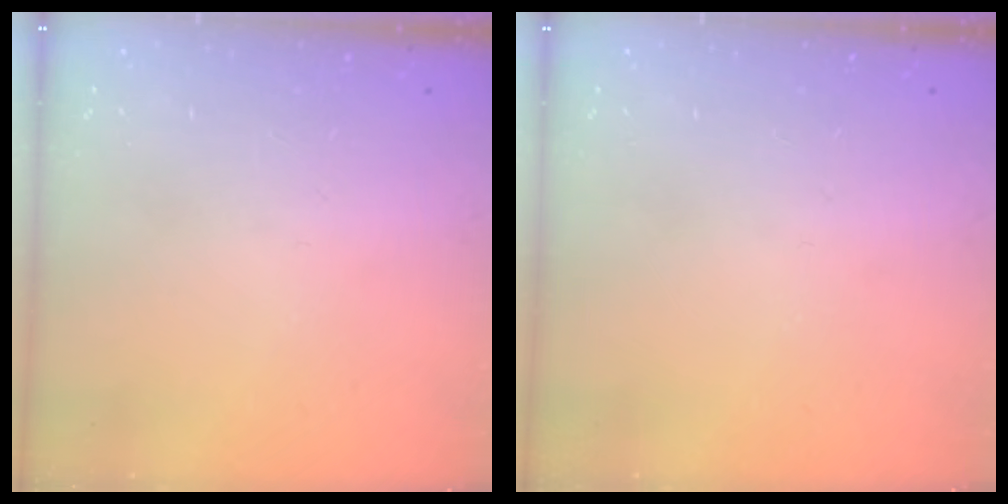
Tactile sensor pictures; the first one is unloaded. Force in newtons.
{"total": 0.0}